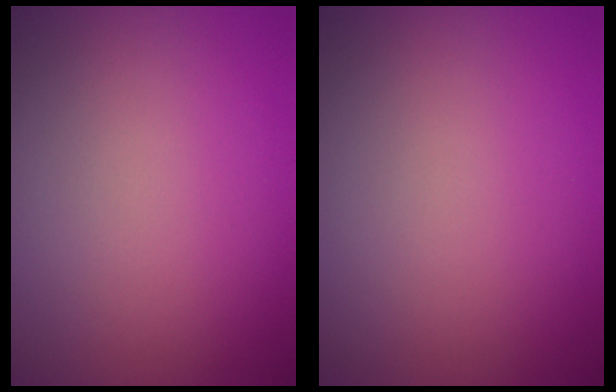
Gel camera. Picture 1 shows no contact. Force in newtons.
{"total": 0.0}